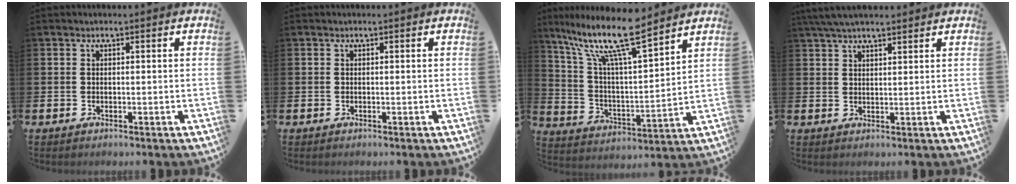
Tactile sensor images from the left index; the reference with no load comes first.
{"total": 0.0}
{"total": 13.0, "force": [10.4, 2.3, 7.4], "torque": [-0.162, -0.056, 0.177]}
{"total": 4.4, "force": [3.8, 0.9, 1.8], "torque": [-0.037, -0.009, 0.070]}